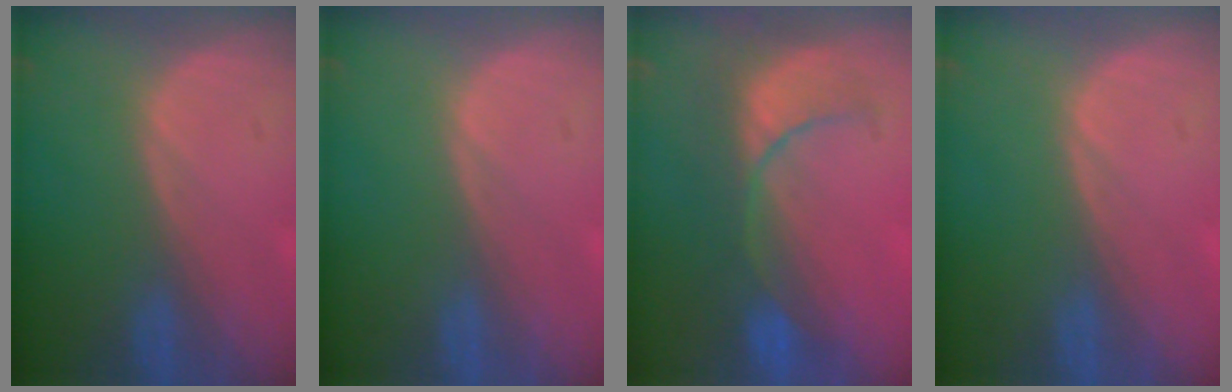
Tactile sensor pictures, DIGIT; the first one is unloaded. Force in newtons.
{"total": 0.0}
{"total": 7.9, "press": 7.8, "slide": 1.6}
{"total": 0.0}